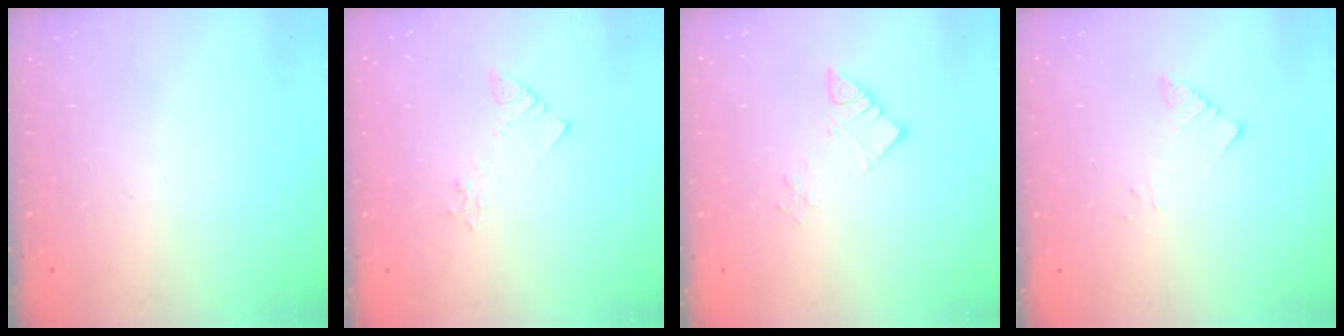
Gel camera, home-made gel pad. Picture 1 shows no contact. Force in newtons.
{"total": 3.4, "press": 3.4, "slide": 0.5}
{"total": 4.9, "press": 4.9, "slide": 0.2}
{"total": 2.9, "press": 2.9, "slide": 0.2}